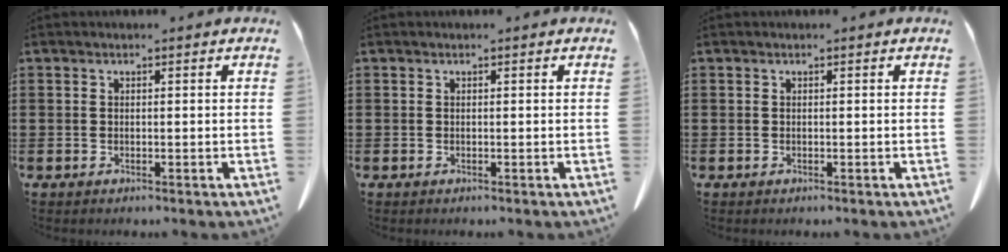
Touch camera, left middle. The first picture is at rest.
{"total": 0.0}
{"total": 0.0}